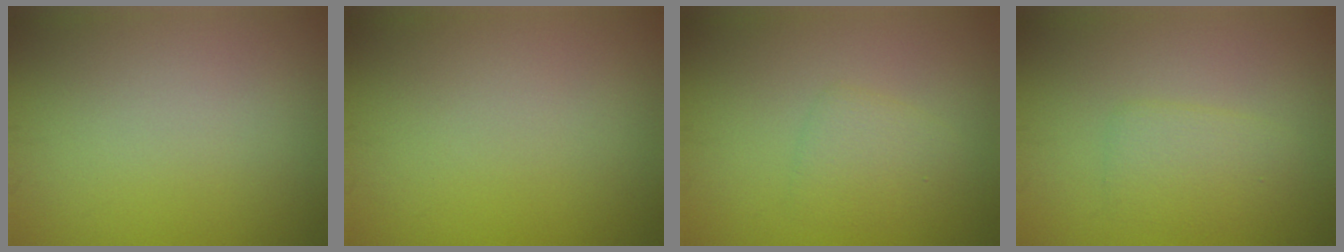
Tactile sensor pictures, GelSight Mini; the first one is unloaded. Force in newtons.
{"total": 0.0}
{"total": 2.0, "press": 2.0, "slide": 0.2}
{"total": 2.3, "press": 2.3, "slide": 0.1}